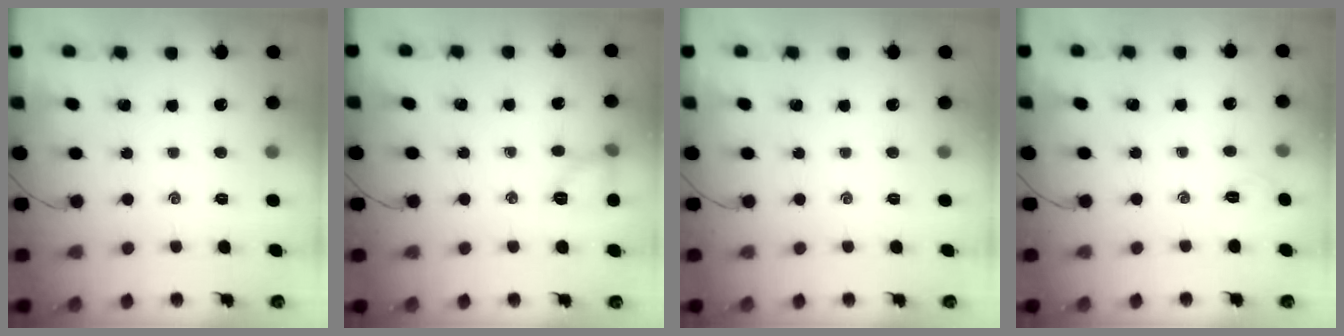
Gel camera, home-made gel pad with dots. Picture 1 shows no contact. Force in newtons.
{"total": 7.4, "press": 7.4, "slide": 0.5}
{"total": 0.0}
{"total": 2.6, "press": 2.4, "slide": 0.8}